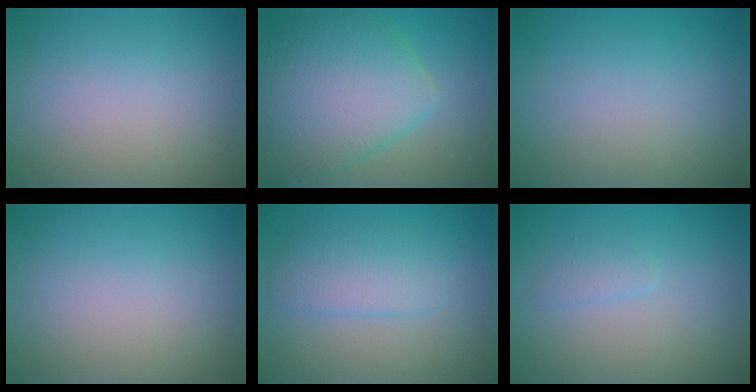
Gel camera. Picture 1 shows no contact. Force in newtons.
{"total": 8.3, "press": 8.3, "slide": 0.2}
{"total": 0.0}
{"total": 0.0}
{"total": 2.9, "press": 2.9, "slide": 0.0}
{"total": 0.9, "press": 0.9, "slide": 0.0}